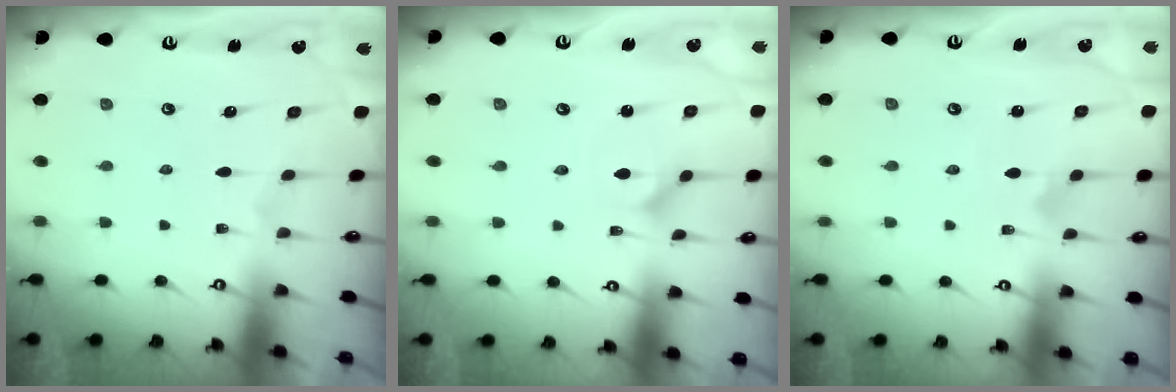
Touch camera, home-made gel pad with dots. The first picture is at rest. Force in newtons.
{"total": 2.5, "press": 2.5, "slide": 0.2}
{"total": 1.9, "press": 1.9, "slide": 0.1}